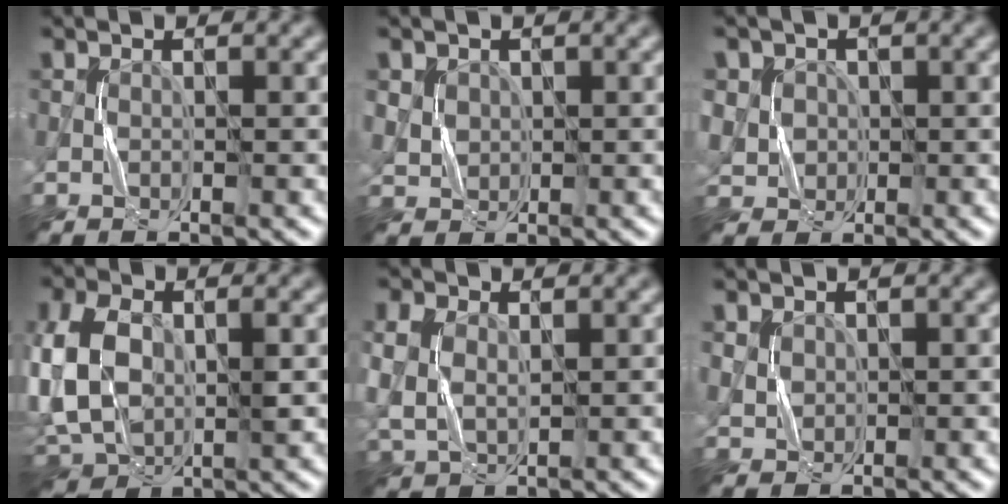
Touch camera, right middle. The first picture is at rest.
{"total": 1.7, "force": [0.7, 1.5, 0.1], "torque": [-0.006, 0.000, 0.018]}
{"total": 4.3, "force": [1.2, 4.0, 1.0], "torque": [-0.029, 0.019, 0.013]}
{"total": 9.4, "force": [-0.3, 6.5, 6.8], "torque": [-0.164, -0.004, -0.001]}
{"total": 3.6, "force": [0.8, 2.8, 2.2], "torque": [-0.065, 0.000, 0.031]}
{"total": 1.2, "force": [0.5, 1.1, 0.1], "torque": [0.000, 0.002, 0.012]}